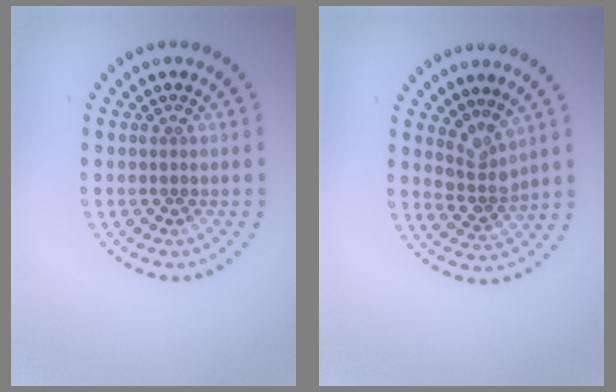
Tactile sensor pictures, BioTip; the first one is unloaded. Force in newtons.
{"total": 2.7, "press": 2.0, "slide": 1.8}